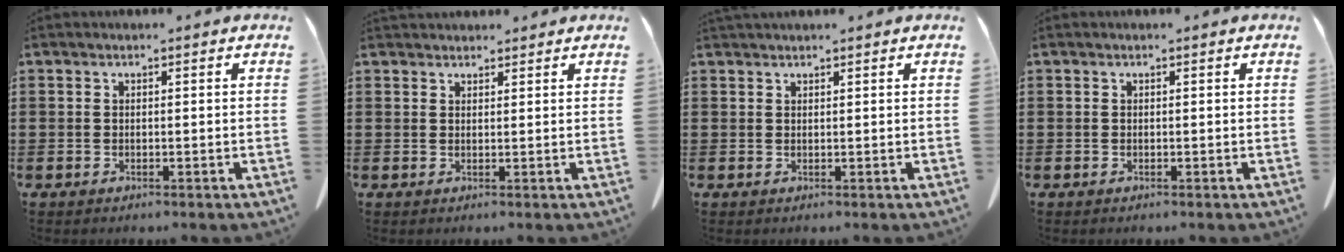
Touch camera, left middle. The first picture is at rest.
{"total": 1.7, "force": [1.6, 0.5, 0.1], "torque": [-0.007, 0.001, 0.032]}
{"total": 0.9, "force": [0.9, 0.0, 0.1], "torque": [-0.005, -0.003, 0.018]}
{"total": 0.0}